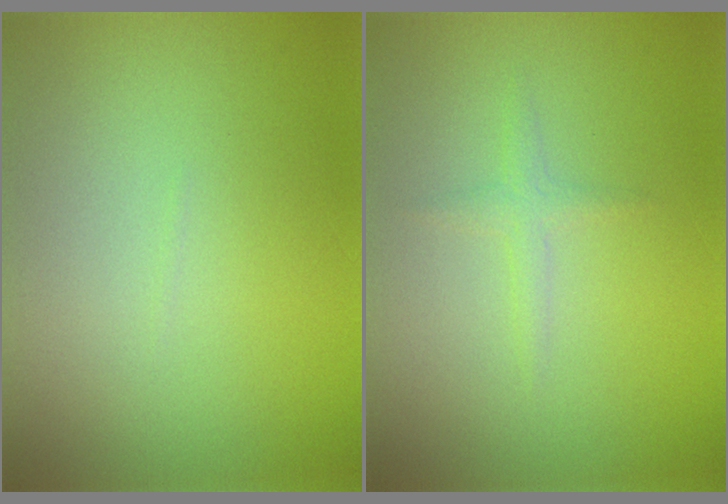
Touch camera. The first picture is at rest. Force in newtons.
{"total": 1.1, "press": 1.1, "slide": 0.1}